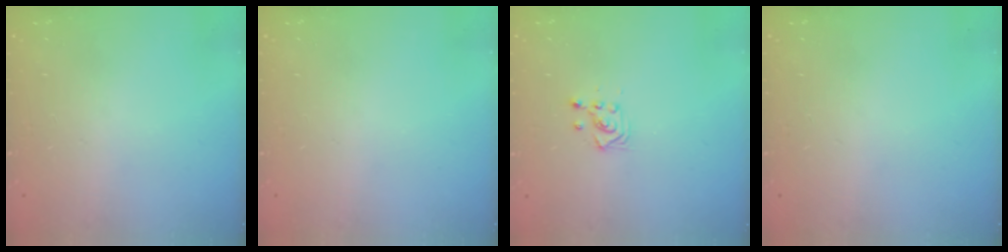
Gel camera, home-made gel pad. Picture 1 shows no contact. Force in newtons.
{"total": 0.0}
{"total": 3.0, "press": 3.0, "slide": 0.5}
{"total": 0.0}